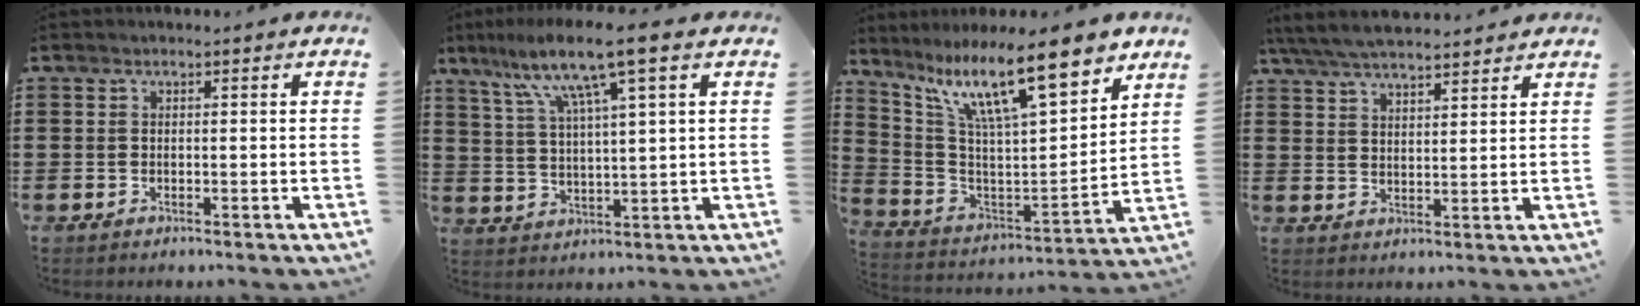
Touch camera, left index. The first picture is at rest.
{"total": 9.3, "force": [5.4, 0.5, 7.6], "torque": [-0.162, -0.013, 0.088]}
{"total": 14.6, "force": [10.0, 3.3, 10.1], "torque": [-0.199, -0.054, 0.166]}
{"total": 5.7, "force": [5.3, 0.7, 2.0], "torque": [-0.055, -0.014, 0.098]}